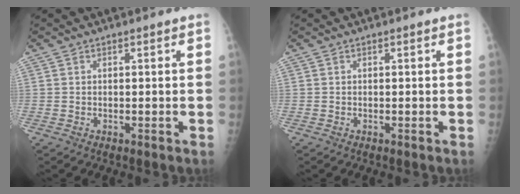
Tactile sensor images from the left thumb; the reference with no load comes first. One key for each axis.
{"total": 0.0}